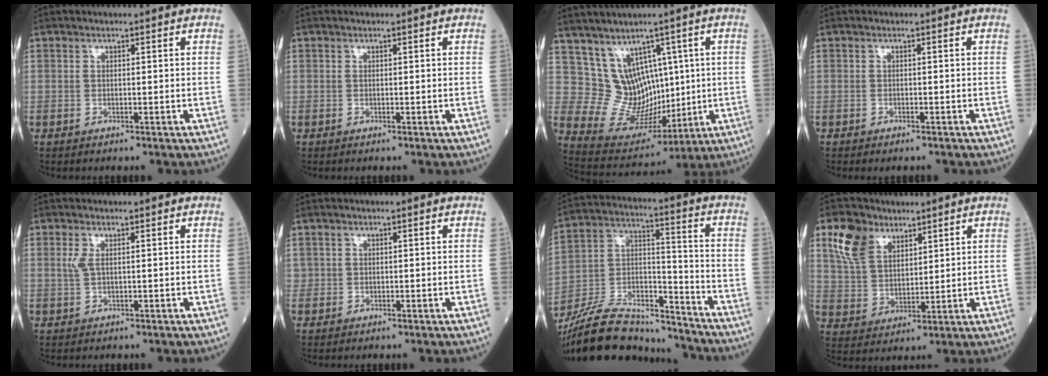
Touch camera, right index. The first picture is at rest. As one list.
[{"total": 0.0}, {"total": 9.3, "force": [3.4, 7.5, 4.4], "torque": [-0.079, 0.031, 0.092]}, {"total": 0.9, "force": [-0.8, 0.2, 0.4], "torque": [-0.010, -0.002, -0.011]}, {"total": 1.5, "force": [0.5, 0.4, 1.4], "torque": [-0.039, 0.001, 0.012]}, {"total": 0.6, "force": [0.2, 0.6, 0.1], "torque": [0.008, 0.005, 0.001]}, {"total": 20.8, "force": [-19.2, 4.3, 6.8], "torque": [-0.157, 0.008, -0.332]}, {"total": 8.8, "force": [5.5, 5.1, 4.7], "torque": [-0.108, 0.021, 0.114]}]